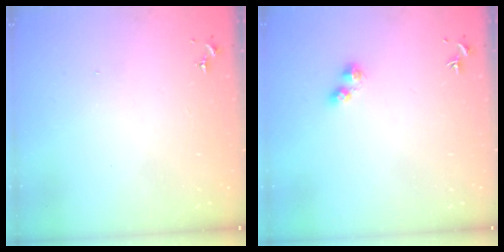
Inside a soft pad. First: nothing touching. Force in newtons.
{"total": 3.5, "press": 3.4, "slide": 0.5}